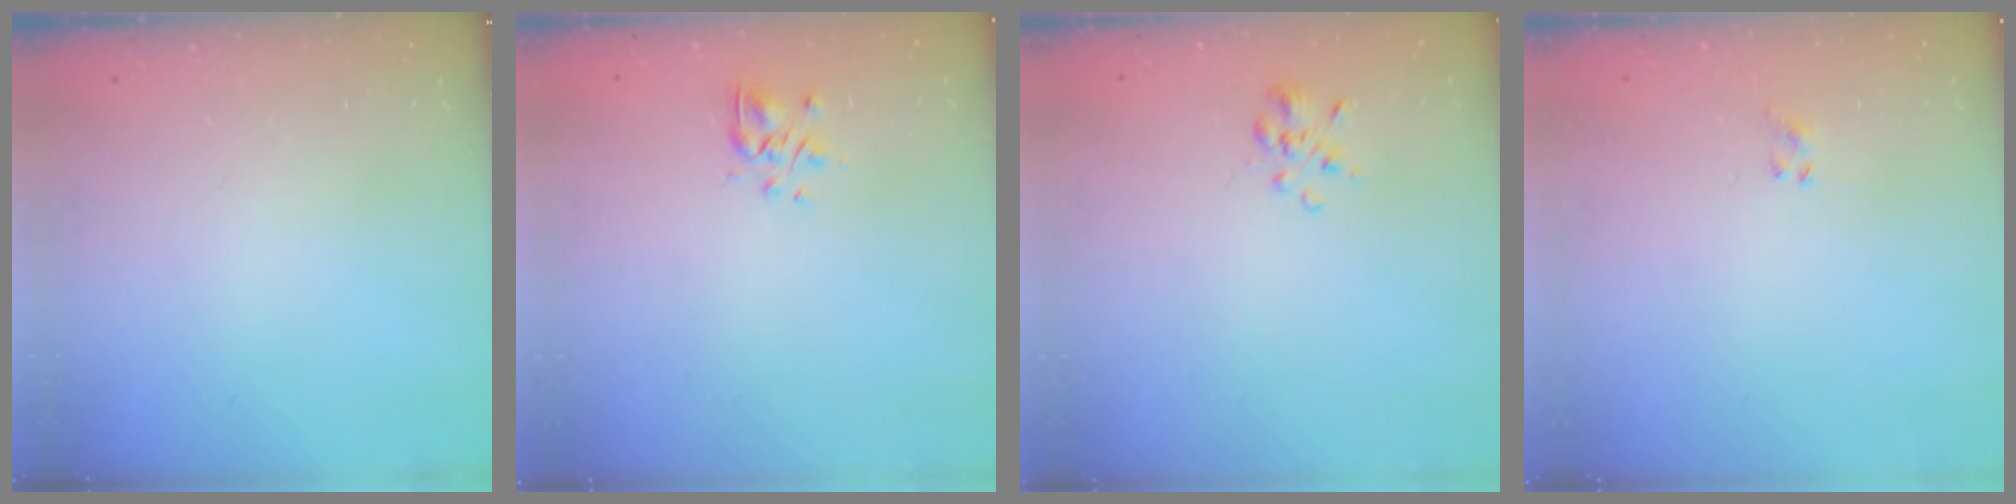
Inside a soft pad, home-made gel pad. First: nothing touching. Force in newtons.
{"total": 3.5, "press": 3.3, "slide": 1.1}
{"total": 2.8, "press": 2.6, "slide": 1.2}
{"total": 3.1, "press": 2.9, "slide": 1.2}